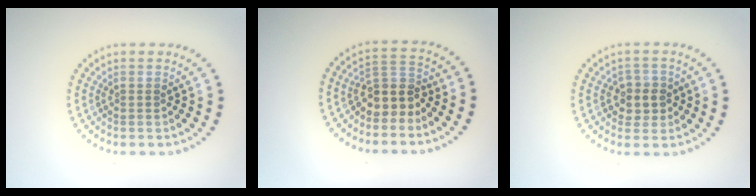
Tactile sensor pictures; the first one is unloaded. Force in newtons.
{"total": 3.1, "press": 2.5, "slide": 1.9}
{"total": 2.6, "press": 2.4, "slide": 0.9}